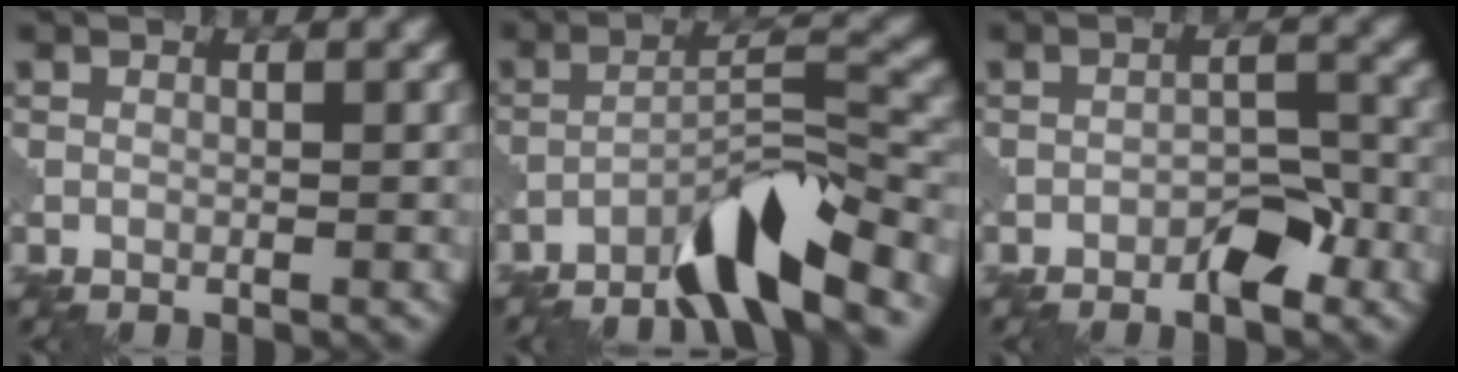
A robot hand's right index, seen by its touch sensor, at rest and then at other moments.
{"total": 6.6, "force": [-4.9, 0.7, 4.4], "torque": [-0.072, 0.012, -0.093]}
{"total": 3.1, "force": [-2.0, 1.2, 2.1], "torque": [-0.025, 0.011, -0.035]}